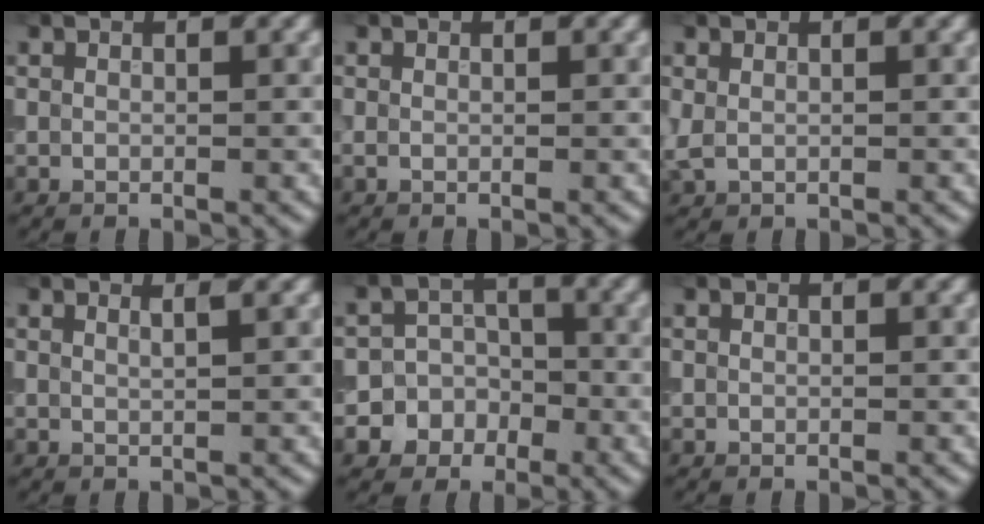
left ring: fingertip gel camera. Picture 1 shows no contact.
{"total": 0.0}
{"total": 0.8, "force": [0.3, 0.5, 0.6], "torque": [-0.016, 0.001, 0.007]}
{"total": 1.4, "force": [0.8, 0.5, 1.0], "torque": [-0.005, 0.003, 0.003]}
{"total": 5.9, "force": [-2.6, 5.3, 0.6], "torque": [0.022, 0.004, -0.059]}
{"total": 0.0}